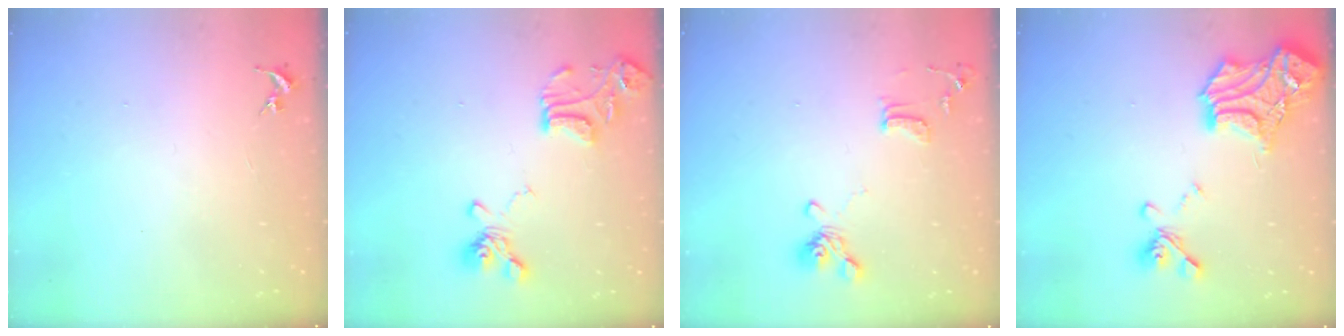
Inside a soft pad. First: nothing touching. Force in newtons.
{"total": 15.9, "press": 15.8, "slide": 1.7}
{"total": 12.3, "press": 12.2, "slide": 1.8}
{"total": 22.9, "press": 22.8, "slide": 2.3}